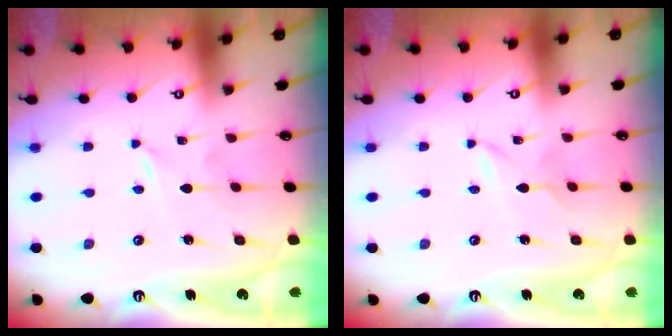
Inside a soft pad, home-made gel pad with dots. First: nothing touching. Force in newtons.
{"total": 1.7, "press": 1.7, "slide": 0.2}